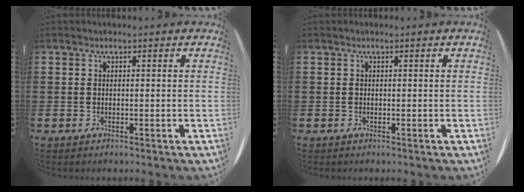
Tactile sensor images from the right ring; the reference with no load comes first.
{"total": 0.0}